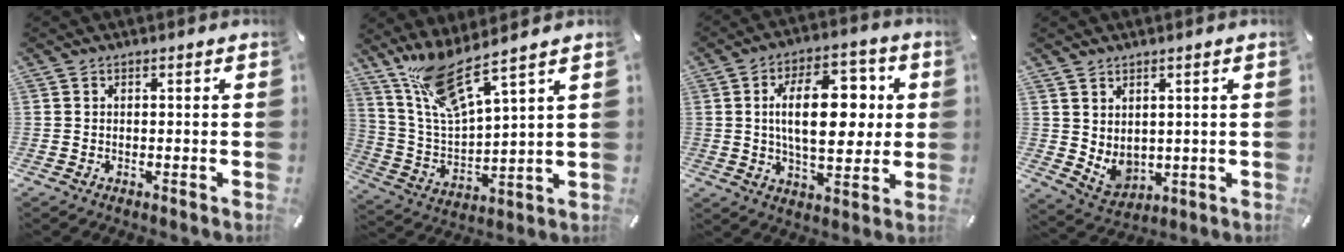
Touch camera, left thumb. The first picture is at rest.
{"total": 14.0, "force": [11.1, 2.5, 8.2], "torque": [-0.188, -0.057, 0.193]}
{"total": 17.7, "force": [2.8, 9.5, 14.8], "torque": [-0.229, 0.002, 0.040]}
{"total": 5.0, "force": [3.0, 3.8, 1.2], "torque": [-0.035, -0.025, 0.060]}